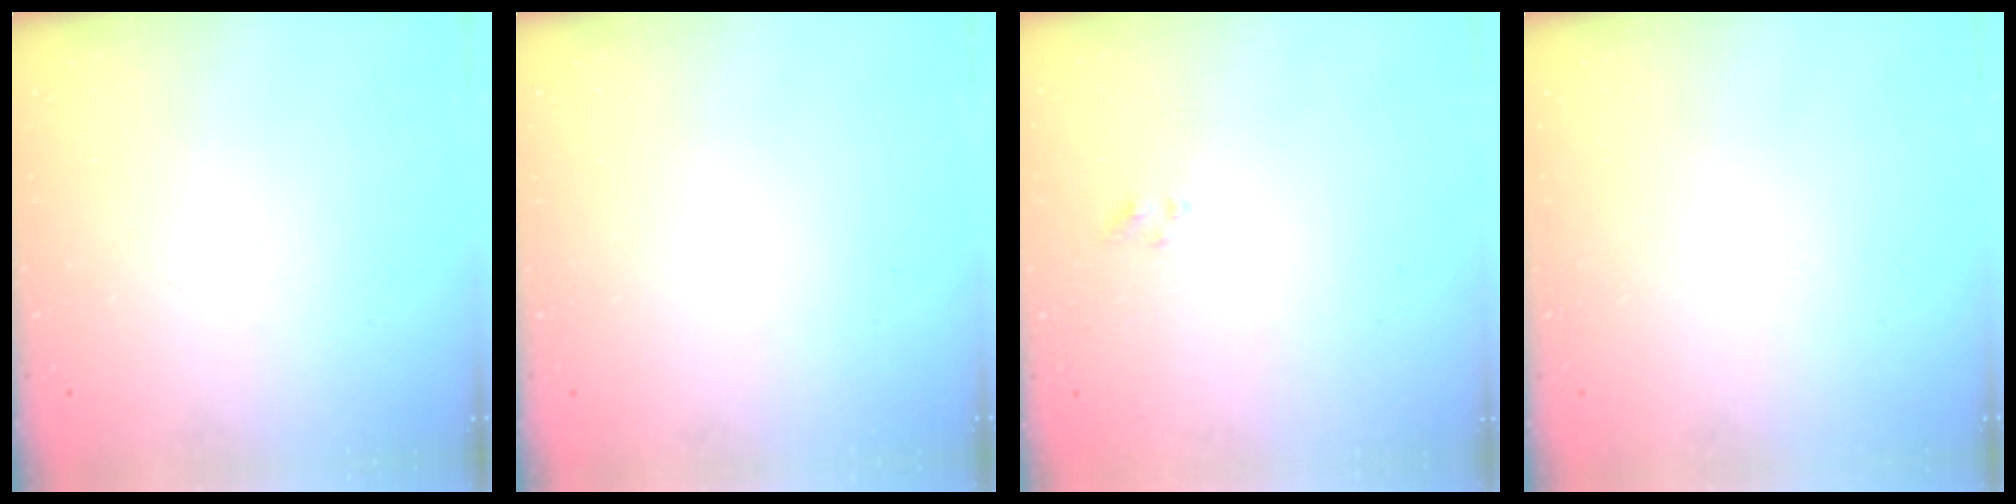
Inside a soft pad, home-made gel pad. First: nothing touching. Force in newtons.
{"total": 0.0}
{"total": 1.2, "press": 1.0, "slide": 0.6}
{"total": 0.0}